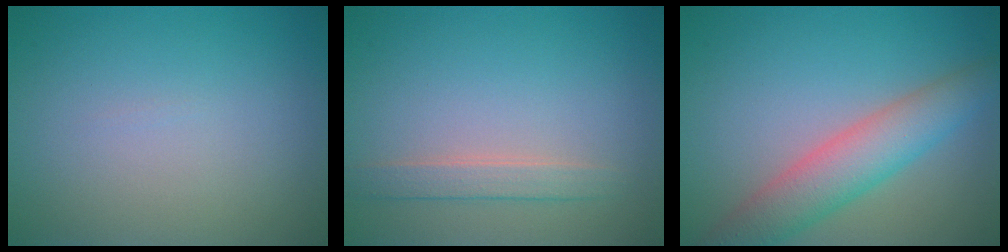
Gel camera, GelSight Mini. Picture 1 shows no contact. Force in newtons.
{"total": 1.9, "press": 1.9, "slide": 0.1}
{"total": 5.2, "press": 5.2, "slide": 0.4}